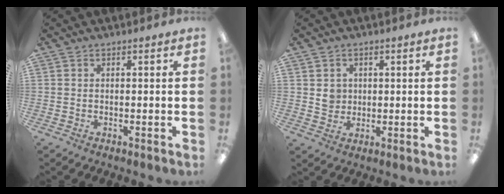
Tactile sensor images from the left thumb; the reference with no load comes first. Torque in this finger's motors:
{"motor_torque": [0.63, 0.58, 0.37, -0.58, -0.02]}